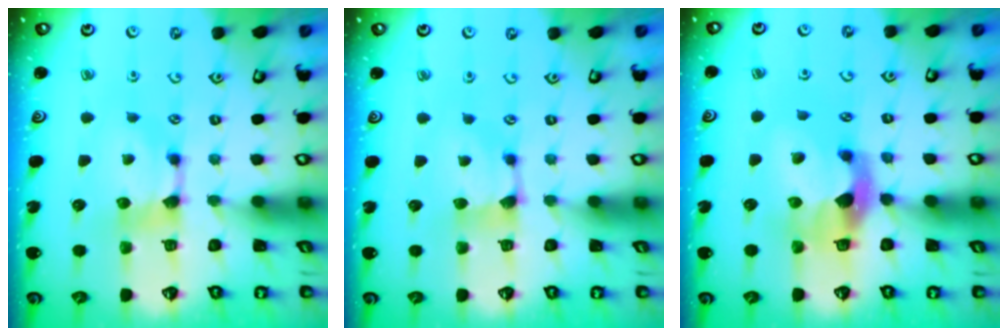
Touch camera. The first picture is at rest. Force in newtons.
{"total": 0.6, "press": 0.4, "slide": 0.4}
{"total": 5.8, "press": 5.6, "slide": 1.5}